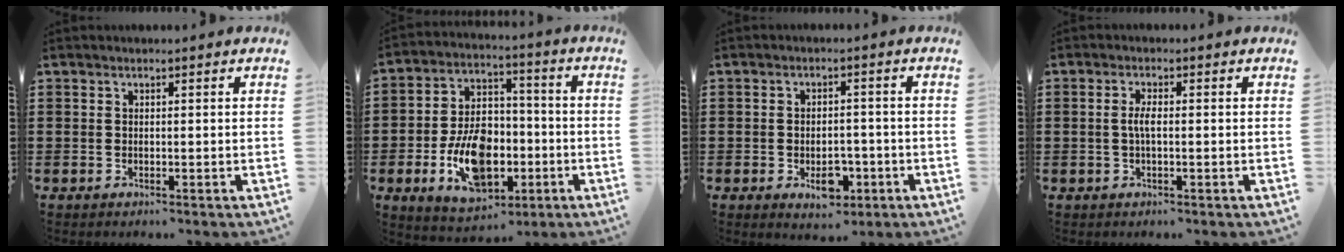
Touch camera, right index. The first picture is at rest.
{"total": 12.1, "force": [-3.4, 7.8, 8.5], "torque": [-0.160, 0.001, -0.060]}
{"total": 5.7, "force": [-2.2, 3.4, 4.0], "torque": [-0.049, 0.005, -0.040]}
{"total": 2.3, "force": [-0.2, 0.5, 2.2], "torque": [-0.048, -0.002, -0.007]}